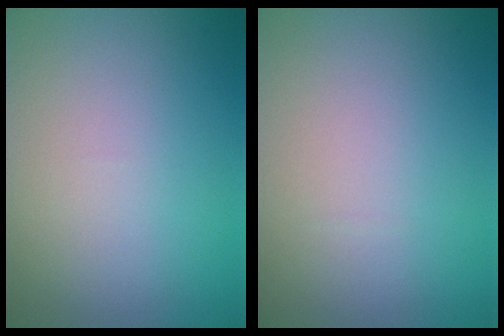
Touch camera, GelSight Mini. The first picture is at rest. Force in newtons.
{"total": 0.0}